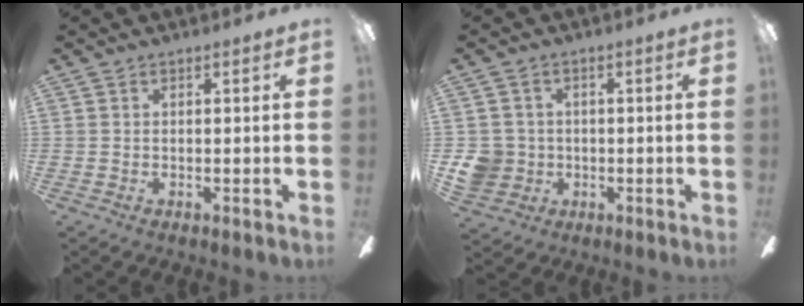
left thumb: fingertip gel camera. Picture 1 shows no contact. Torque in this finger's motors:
{"motor_torque": [-0.06, 0.07, 0.02, -0.01, 0.00]}